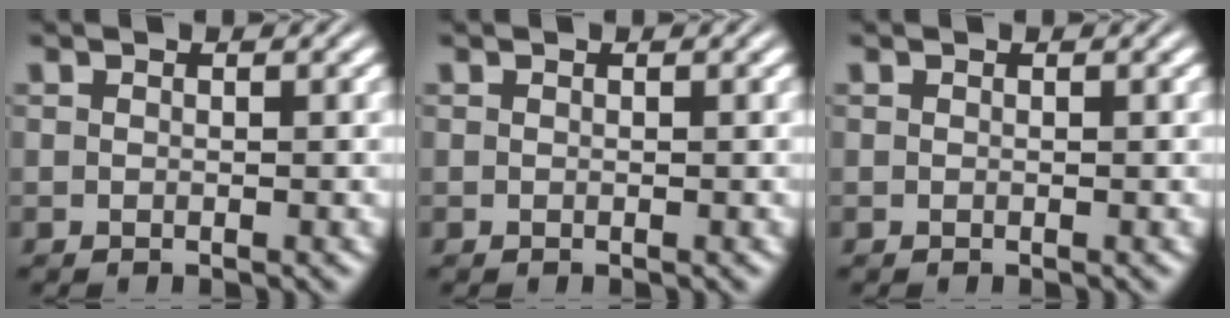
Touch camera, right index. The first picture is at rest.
{"total": 0.0}
{"total": 0.0}